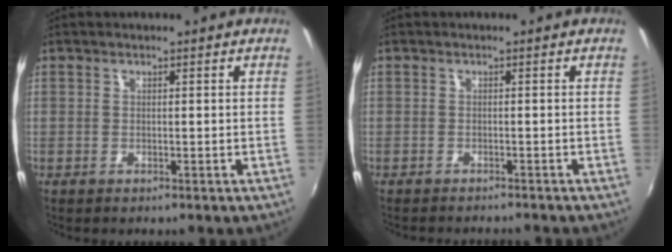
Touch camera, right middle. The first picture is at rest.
{"total": 4.4, "force": [-4.1, 0.4, 1.5], "torque": [-0.038, -0.012, -0.062]}